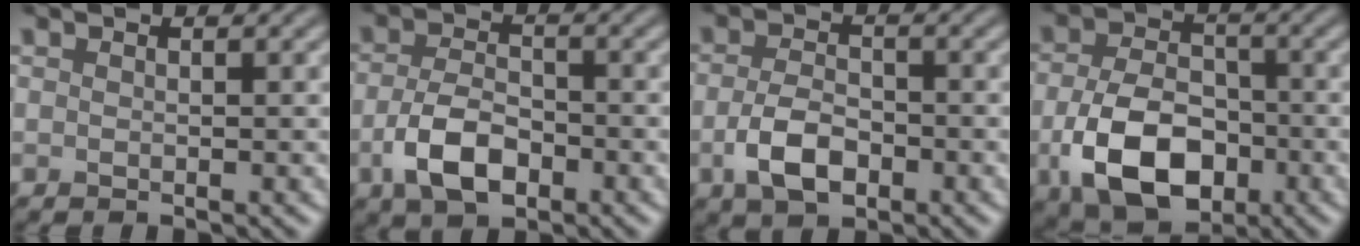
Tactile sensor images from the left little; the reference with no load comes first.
{"total": 4.9, "force": [-2.1, 2.7, 3.6], "torque": [-0.074, -0.003, -0.044]}
{"total": 4.1, "force": [-1.6, 2.2, 2.9], "torque": [-0.064, -0.003, -0.036]}
{"total": 8.8, "force": [-2.8, 5.6, 6.1], "torque": [-0.128, -0.017, -0.050]}